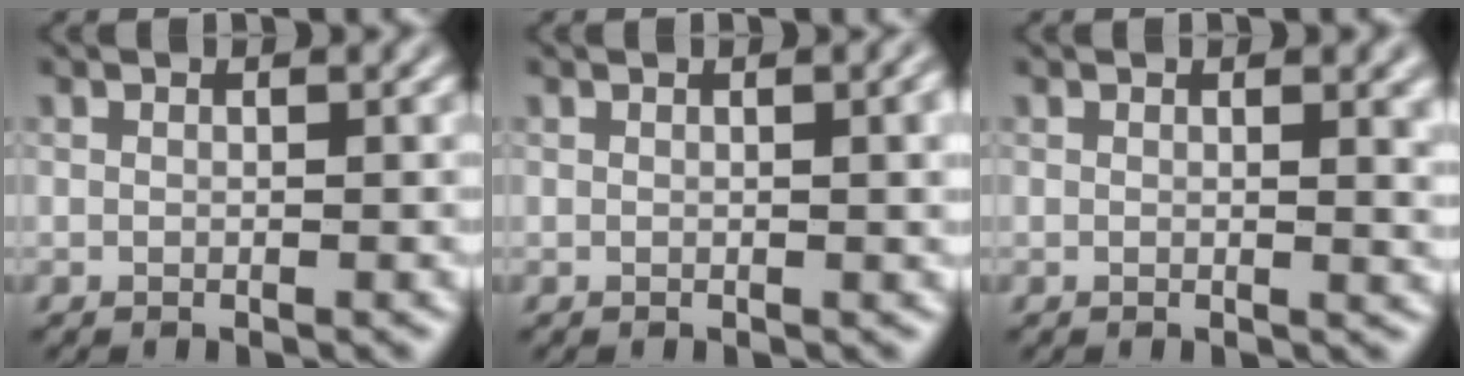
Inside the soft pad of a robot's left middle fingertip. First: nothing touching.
{"total": 2.4, "force": [0.4, 0.7, 2.3], "torque": [-0.023, 0.005, 0.002]}
{"total": 2.3, "force": [0.8, 0.8, 2.0], "torque": [-0.014, 0.001, 0.008]}